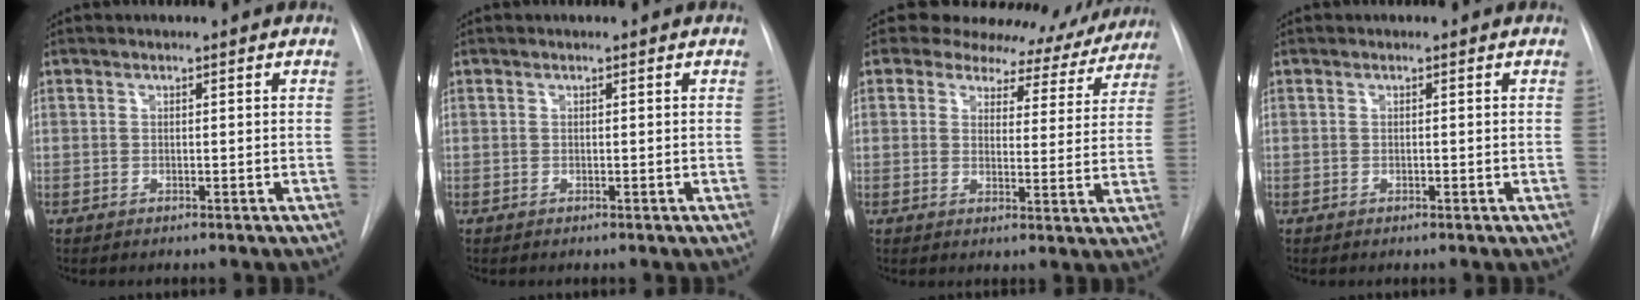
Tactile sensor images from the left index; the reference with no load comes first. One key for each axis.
{"total": 0.0}
{"total": 12.5, "fx": 11.5, "fy": 4.8, "fz": 1.0, "tx": 0.016, "ty": -0.016, "tz": 0.115}
{"total": 0.0}